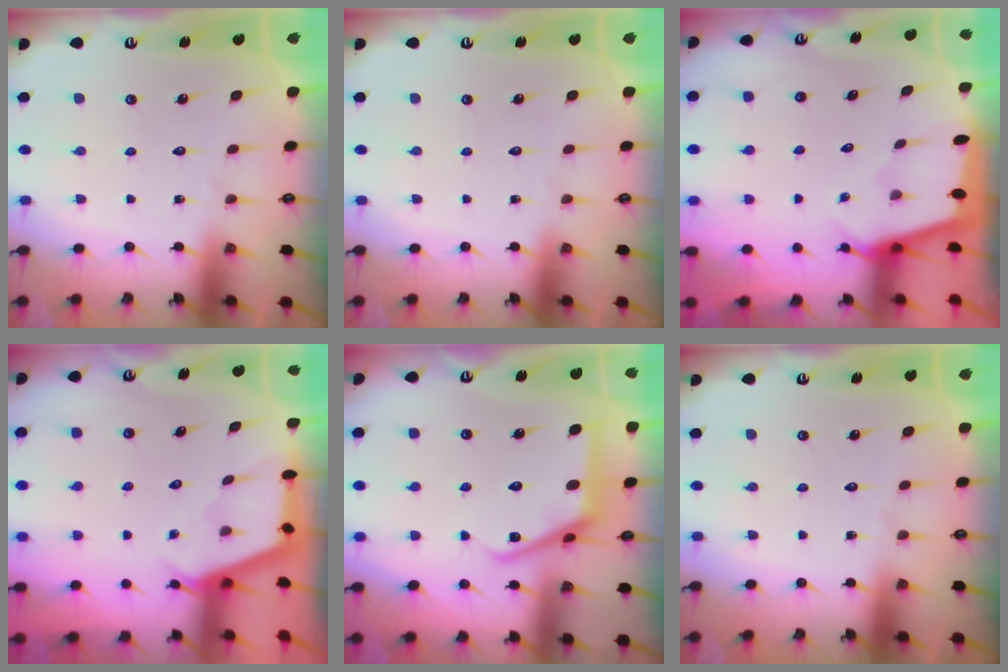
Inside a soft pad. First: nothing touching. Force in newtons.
{"total": 0.0}
{"total": 2.2, "press": 2.2, "slide": 0.3}
{"total": 2.6, "press": 2.6, "slide": 0.3}
{"total": 10.4, "press": 10.4, "slide": 0.7}
{"total": 0.0}